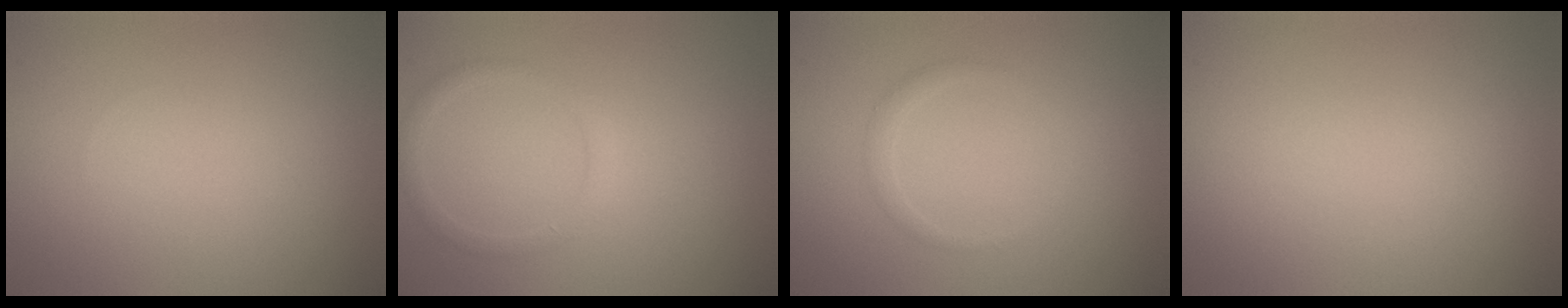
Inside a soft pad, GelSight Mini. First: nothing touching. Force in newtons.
{"total": 1.3, "press": 1.3, "slide": 0.0}
{"total": 0.9, "press": 0.9, "slide": 0.0}
{"total": 0.0}